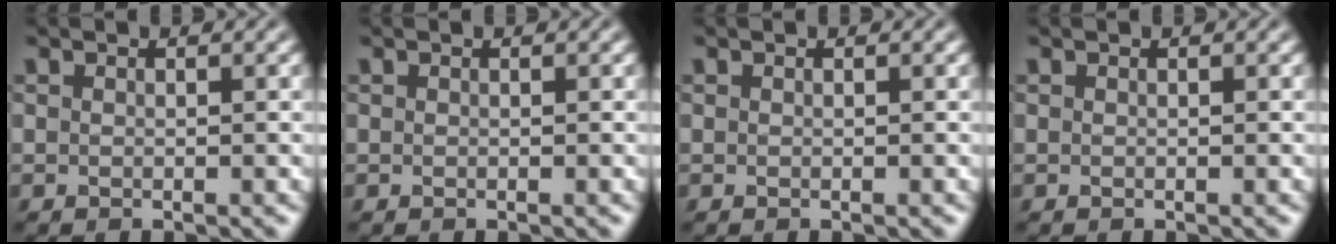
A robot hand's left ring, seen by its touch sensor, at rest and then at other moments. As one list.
[{"total": 0.0}, {"total": 0.0}, {"total": 0.0}]